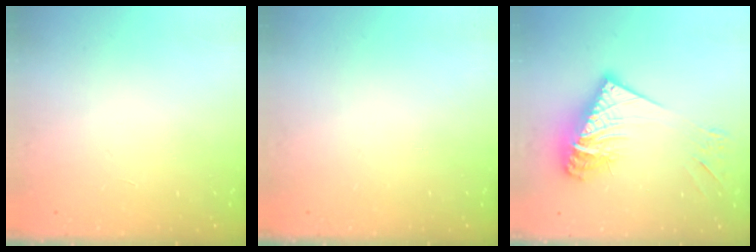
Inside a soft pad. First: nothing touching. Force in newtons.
{"total": 0.0}
{"total": 17.3, "press": 17.2, "slide": 1.9}